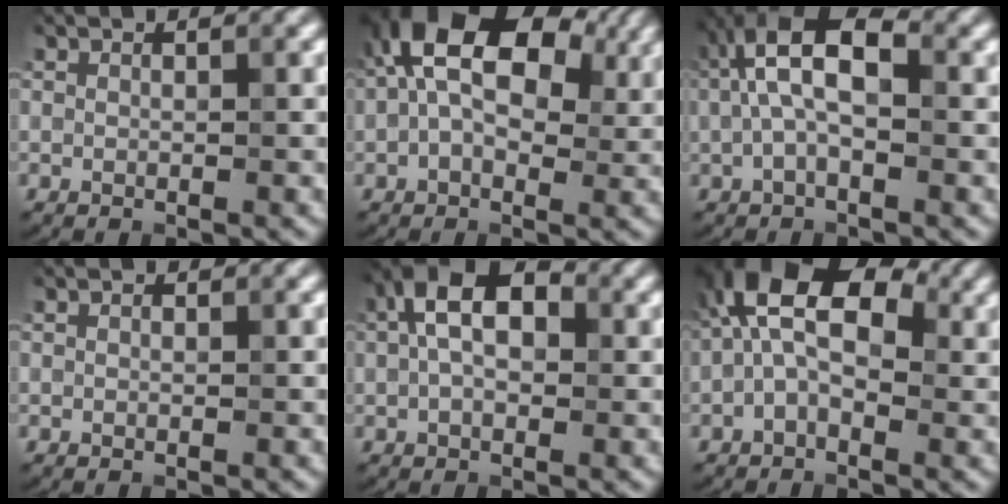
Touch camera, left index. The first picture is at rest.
{"total": 12.7, "force": [3.2, 7.6, 9.6], "torque": [-0.156, 0.029, 0.033]}
{"total": 5.9, "force": [0.7, 2.7, 5.2], "torque": [-0.100, 0.019, 0.004]}
{"total": 0.0}
{"total": 7.6, "force": [1.9, 4.6, 5.8], "torque": [-0.098, 0.033, 0.009]}
{"total": 8.7, "force": [0.9, 5.2, 7.0], "torque": [-0.125, 0.029, -0.008]}